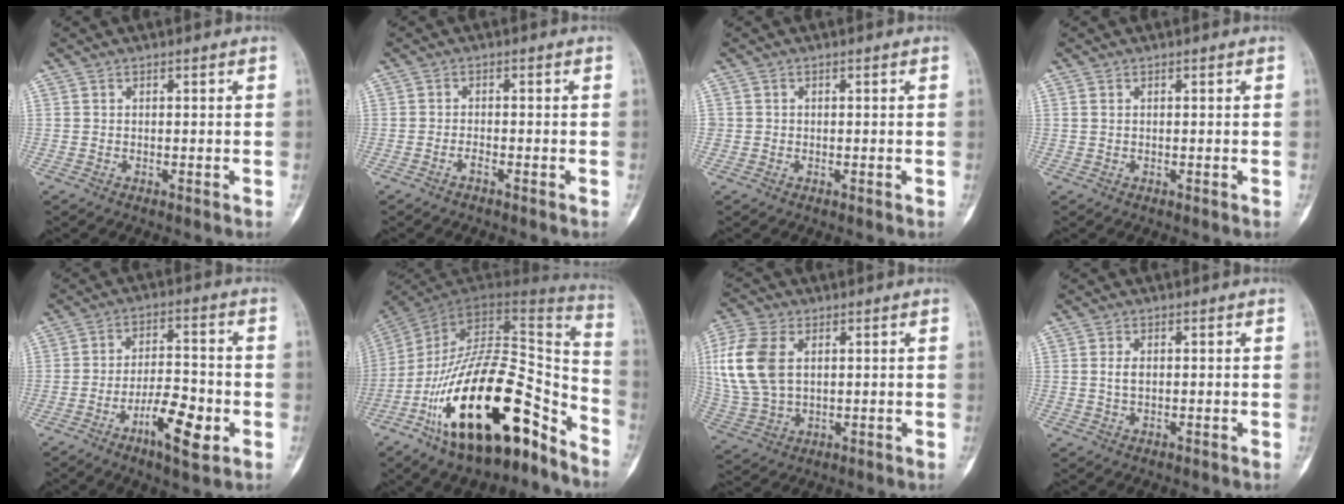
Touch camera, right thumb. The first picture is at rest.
{"total": 1.2, "force": [-0.9, 0.3, 0.7], "torque": [-0.017, 0.007, -0.018]}
{"total": 0.7, "force": [0.0, 0.7, -0.1], "torque": [0.011, 0.007, -0.002]}
{"total": 0.5, "force": [0.2, 0.3, 0.4], "torque": [-0.010, 0.002, 0.005]}
{"total": 10.6, "force": [-4.3, 3.6, 9.0], "torque": [-0.145, 0.021, -0.070]}
{"total": 30.3, "force": [-16.5, 12.6, 22.0], "torque": [-0.322, 0.088, -0.271]}
{"total": 13.6, "force": [2.9, 8.7, 10.1], "torque": [-0.225, 0.003, 0.061]}
{"total": 2.0, "force": [0.2, 1.1, 1.6], "torque": [-0.030, -0.001, 0.003]}